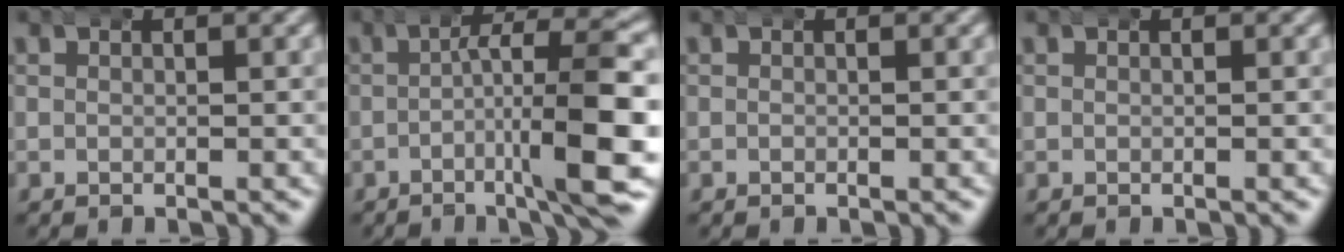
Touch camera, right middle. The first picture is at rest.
{"total": 7.8, "force": [-1.8, 1.4, 7.5], "torque": [-0.109, 0.001, -0.029]}
{"total": 0.0}
{"total": 0.0}